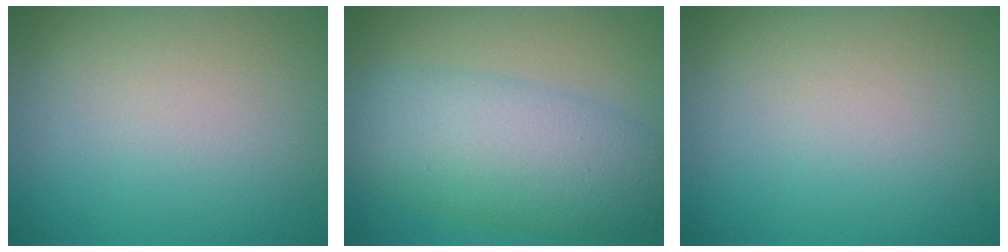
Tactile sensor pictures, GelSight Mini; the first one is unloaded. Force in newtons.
{"total": 7.4, "press": 7.4, "slide": 0.2}
{"total": 0.0}